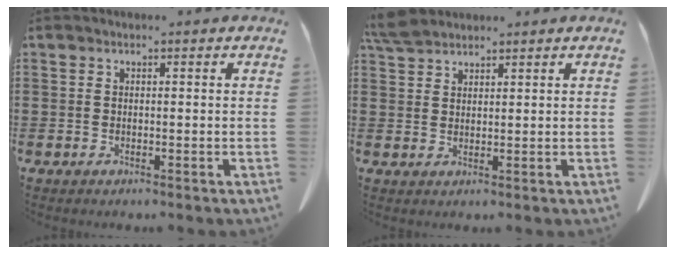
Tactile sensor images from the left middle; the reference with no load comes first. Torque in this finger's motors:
{"motor_torque": [0.32, -0.32, 0.03, 0.03]}